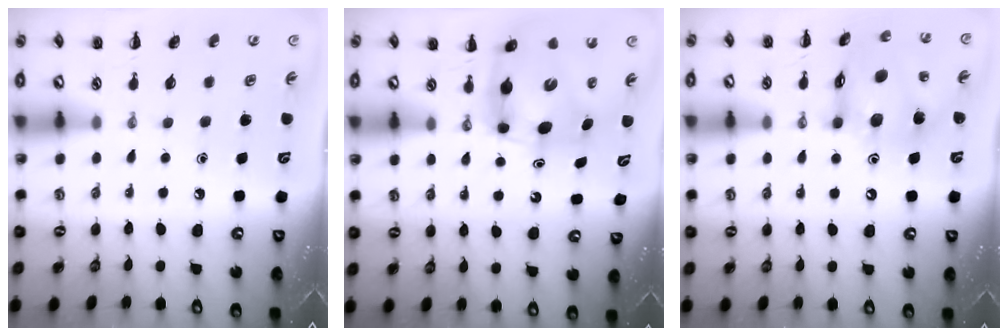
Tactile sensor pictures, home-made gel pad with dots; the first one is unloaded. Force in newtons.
{"total": 7.0, "press": 6.8, "slide": 1.8}
{"total": 15.3, "press": 15.1, "slide": 2.5}